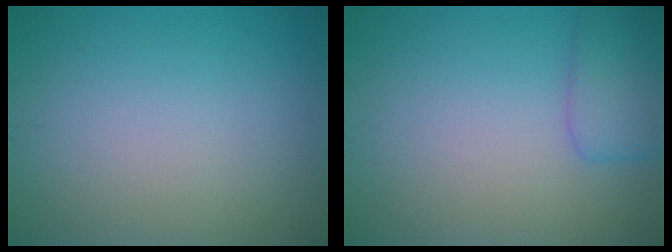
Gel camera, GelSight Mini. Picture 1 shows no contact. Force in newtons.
{"total": 2.9, "press": 2.9, "slide": 0.1}